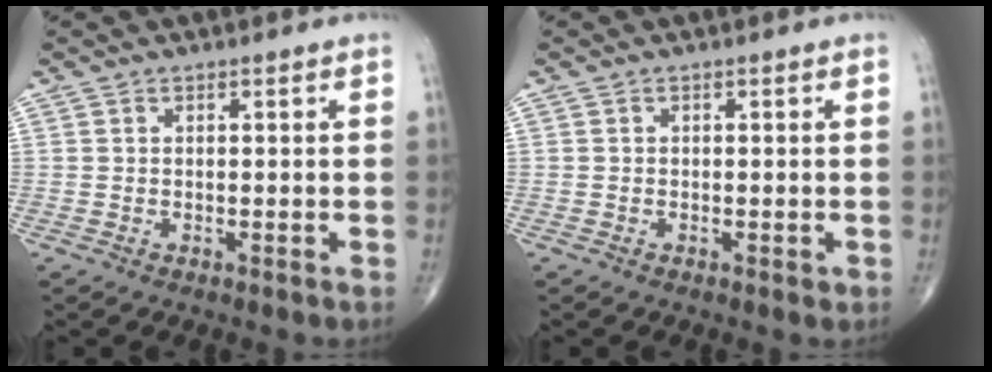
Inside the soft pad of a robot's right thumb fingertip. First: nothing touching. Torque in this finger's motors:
{"motor_torque": [0.04, 0.19, -0.06, -0.02, 0.01]}